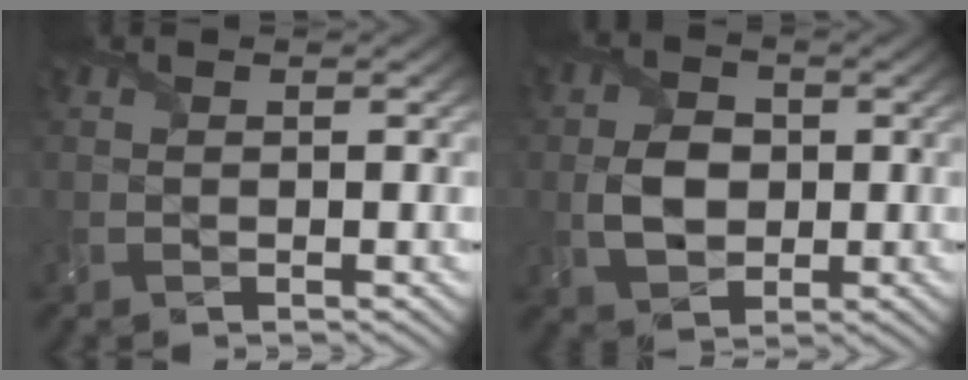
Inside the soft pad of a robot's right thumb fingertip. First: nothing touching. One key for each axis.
{"total": 5.0, "fx": -0.3, "fy": 3.8, "fz": 3.2, "tx": -0.071, "ty": -0.003, "tz": -0.007}